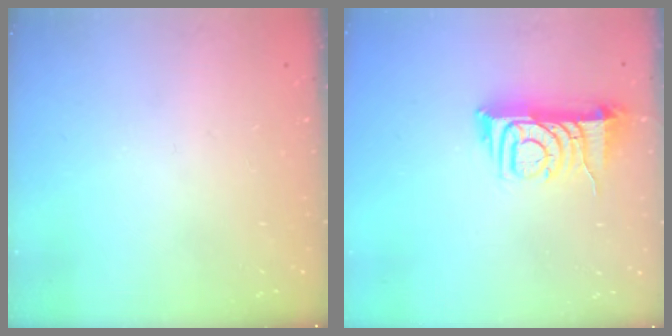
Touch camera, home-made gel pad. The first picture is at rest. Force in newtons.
{"total": 9.5, "press": 9.5, "slide": 0.7}